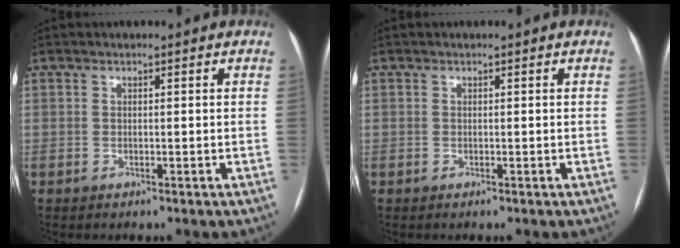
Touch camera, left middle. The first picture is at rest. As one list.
[{"total": 0.0}]